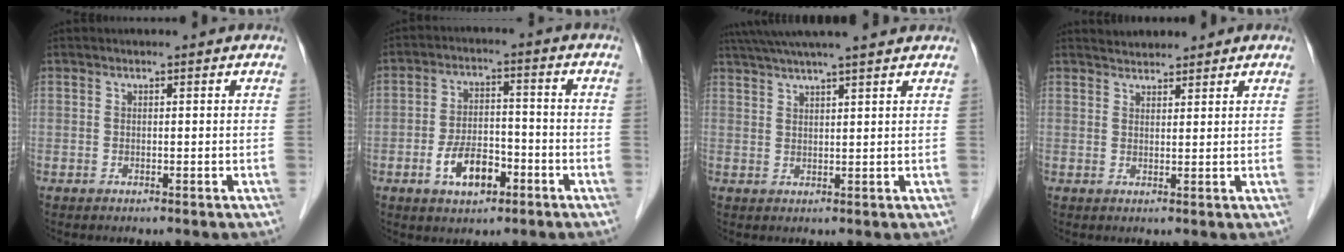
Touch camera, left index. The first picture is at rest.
{"total": 7.2, "force": [-3.4, 3.6, 5.2], "torque": [-0.102, 0.010, -0.057]}
{"total": 13.3, "force": [11.6, 0.5, 6.5], "torque": [-0.115, 0.043, 0.168]}
{"total": 3.2, "force": [3.0, 1.0, 0.5], "torque": [-0.005, 0.022, 0.047]}